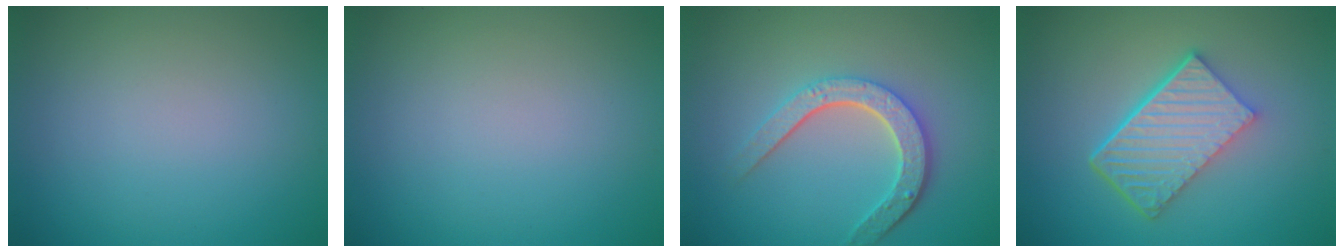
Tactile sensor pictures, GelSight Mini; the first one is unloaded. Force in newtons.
{"total": 0.0}
{"total": 4.4, "press": 3.4, "slide": 2.9}
{"total": 6.7, "press": 4.4, "slide": 4.9}